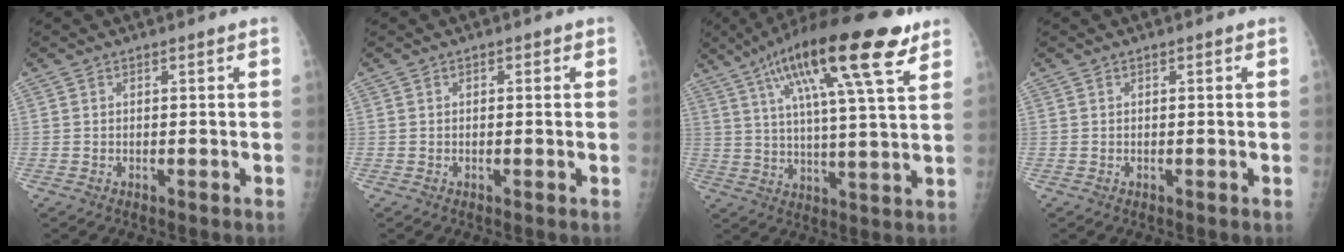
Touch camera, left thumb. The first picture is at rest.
{"total": 0.7, "force": [0.2, 0.5, 0.4], "torque": [0.003, 0.001, -0.001]}
{"total": 21.4, "force": [11.3, 4.4, 17.6], "torque": [-0.285, -0.011, 0.184]}
{"total": 0.0}